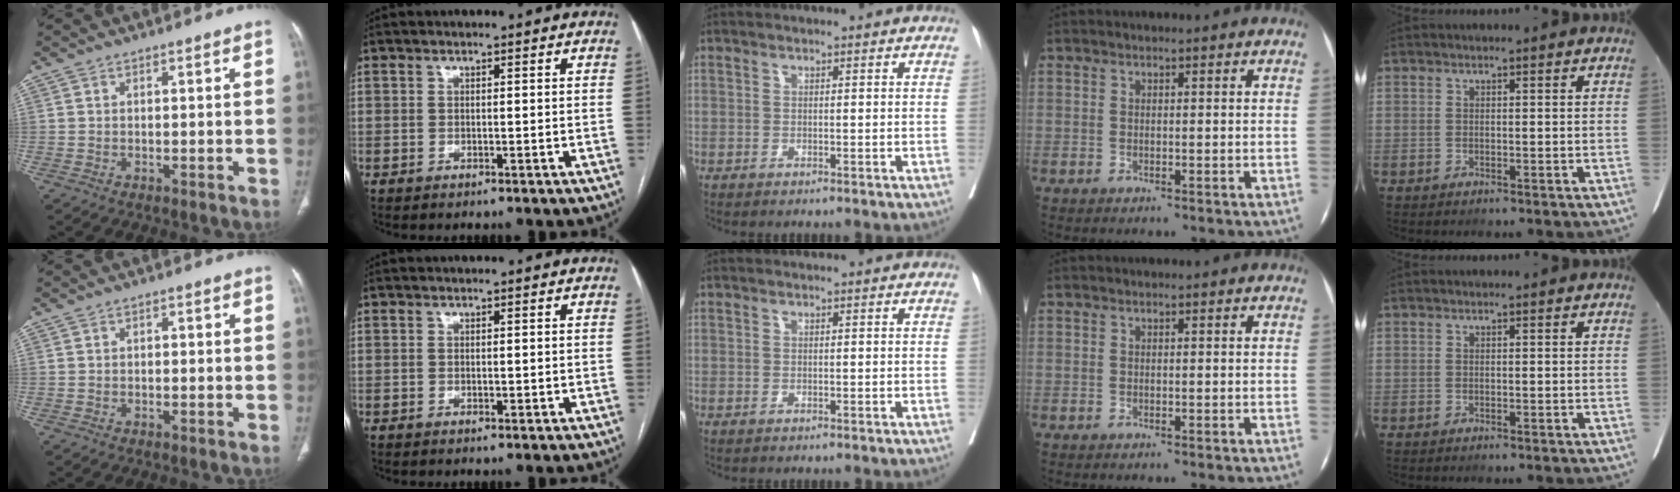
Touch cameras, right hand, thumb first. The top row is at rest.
{"thumb": {"total": 0.7, "force": [0.0, 0.5, 0.5], "torque": [-0.004, 0.003, -0.001]}, "index": {"total": 0.8, "force": [0.0, 0.4, 0.6], "torque": [-0.009, -0.003, 0.000]}}